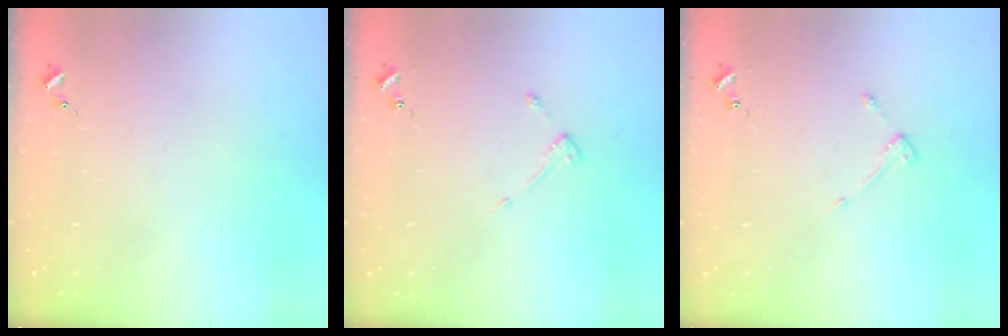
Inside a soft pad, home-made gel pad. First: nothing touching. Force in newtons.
{"total": 2.9, "press": 2.9, "slide": 0.5}
{"total": 2.9, "press": 2.9, "slide": 0.5}